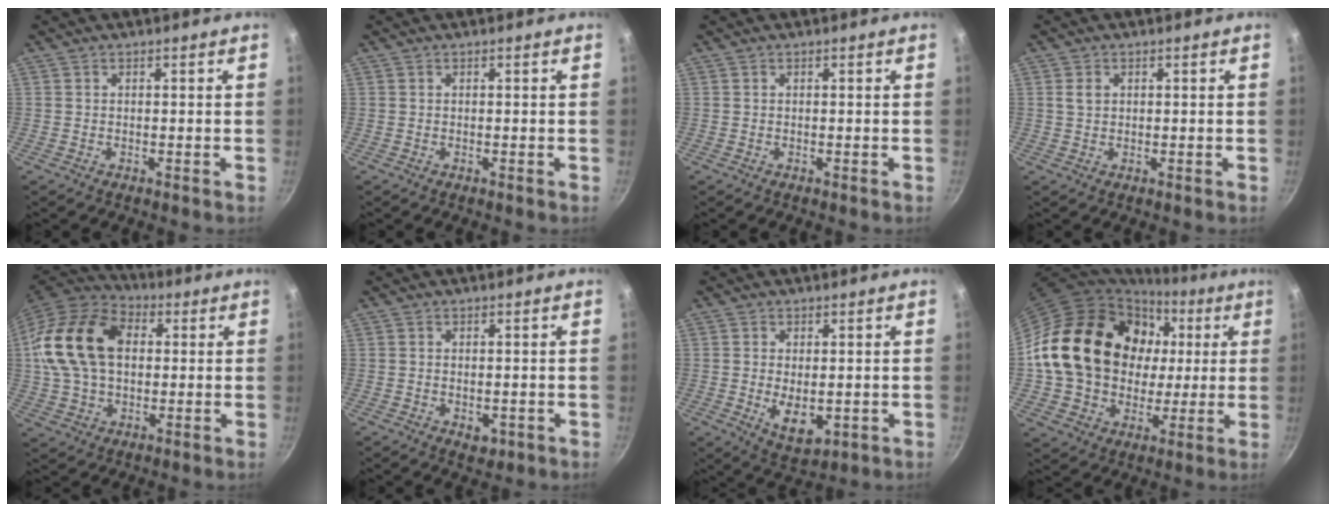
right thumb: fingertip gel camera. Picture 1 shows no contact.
{"total": 0.0}
{"total": 0.0}
{"total": 2.0, "force": [0.5, 1.5, 1.2], "torque": [-0.016, 0.002, 0.011]}
{"total": 19.3, "force": [2.9, 13.9, 13.0], "torque": [-0.226, 0.023, 0.044]}
{"total": 2.6, "force": [-0.9, 1.7, 1.8], "torque": [-0.024, -0.007, -0.011]}
{"total": 6.9, "force": [-0.8, 3.9, 5.6], "torque": [-0.086, -0.015, 0.001]}
{"total": 23.3, "force": [3.6, 18.9, 13.1], "torque": [-0.206, 0.025, 0.075]}